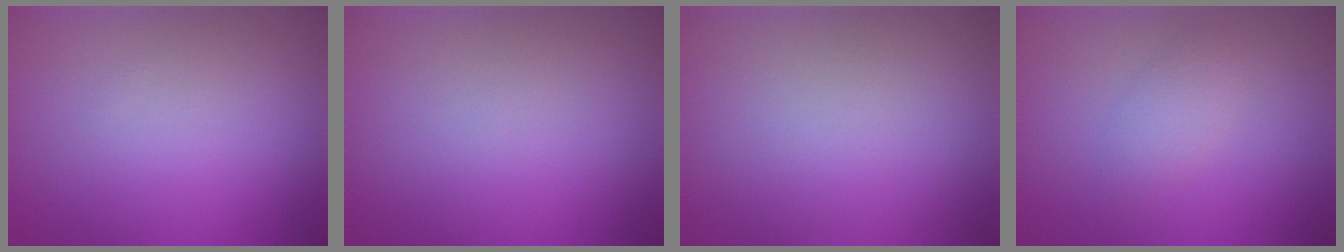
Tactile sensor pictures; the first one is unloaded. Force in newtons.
{"total": 0.0}
{"total": 0.0}
{"total": 1.8, "press": 1.8, "slide": 0.1}